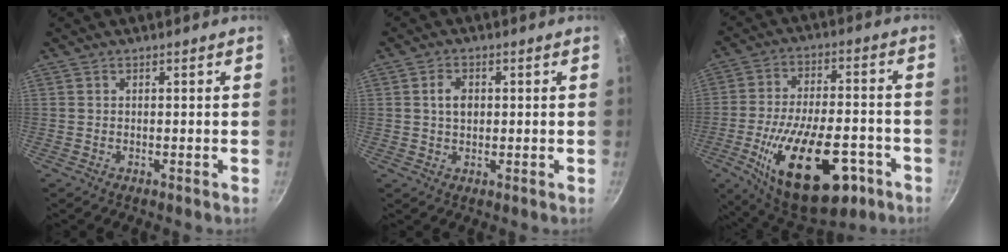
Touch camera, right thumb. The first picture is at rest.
{"total": 3.6, "force": [0.6, 2.5, 2.5], "torque": [-0.034, 0.003, 0.008]}
{"total": 25.1, "force": [-9.7, 12.1, 19.7], "torque": [-0.310, 0.023, -0.140]}